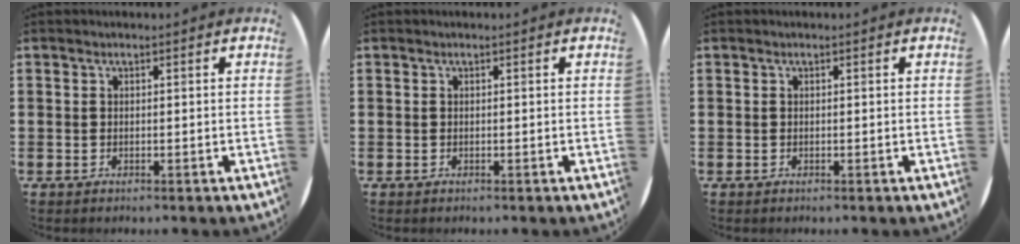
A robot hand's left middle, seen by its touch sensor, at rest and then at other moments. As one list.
[{"total": 0.0}, {"total": 0.0}]